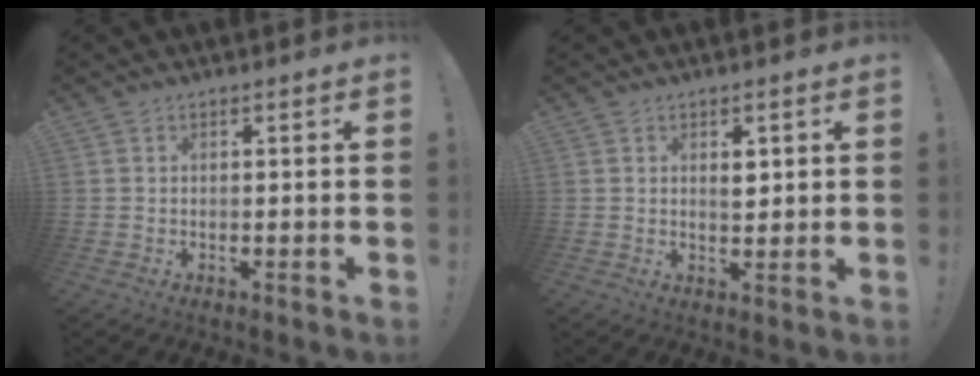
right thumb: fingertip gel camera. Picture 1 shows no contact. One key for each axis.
{"total": 3.1, "fx": 1.4, "fy": 1.9, "fz": 1.9, "tx": -0.013, "ty": -0.008, "tz": 0.019}